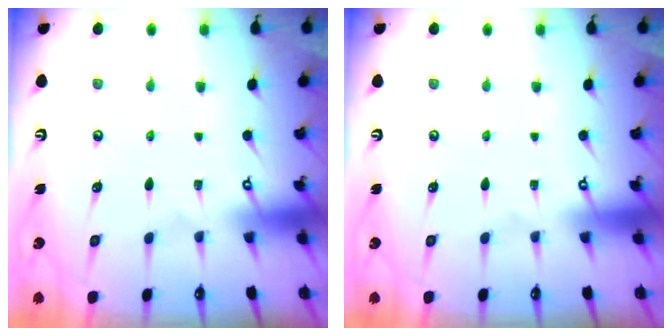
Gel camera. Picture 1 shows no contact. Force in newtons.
{"total": 0.0}